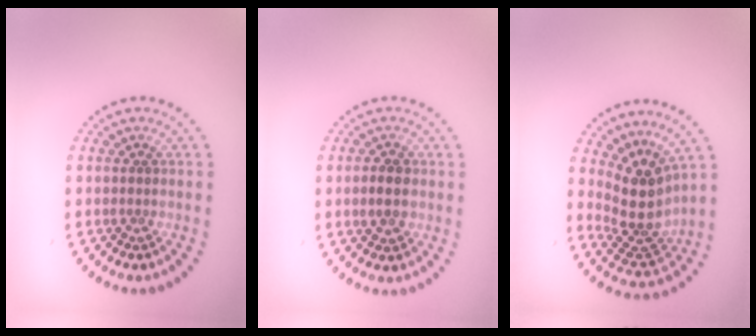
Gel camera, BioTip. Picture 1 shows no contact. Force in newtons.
{"total": 1.8, "press": 1.8, "slide": 0.1}
{"total": 4.5, "press": 3.4, "slide": 3.0}